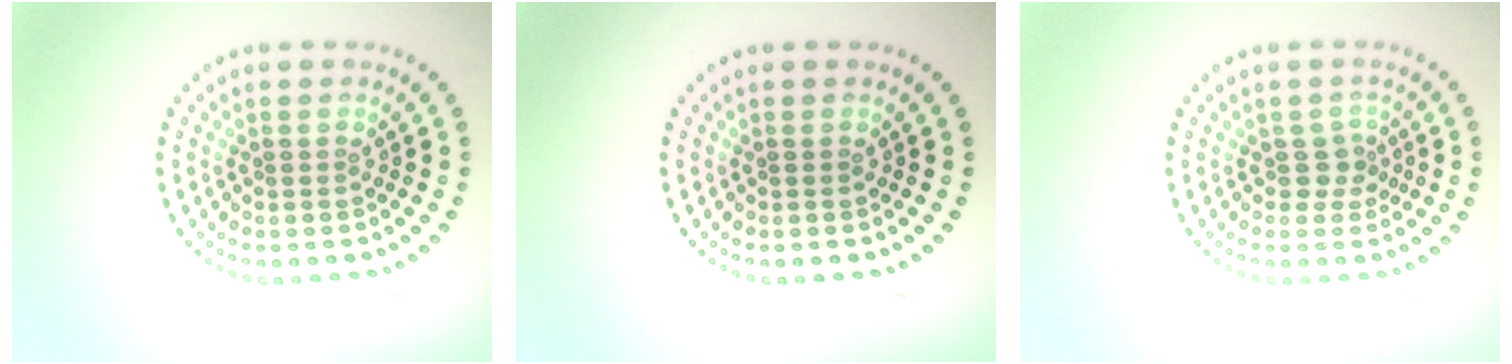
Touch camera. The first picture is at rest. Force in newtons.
{"total": 0.0}
{"total": 1.6, "press": 1.4, "slide": 0.8}